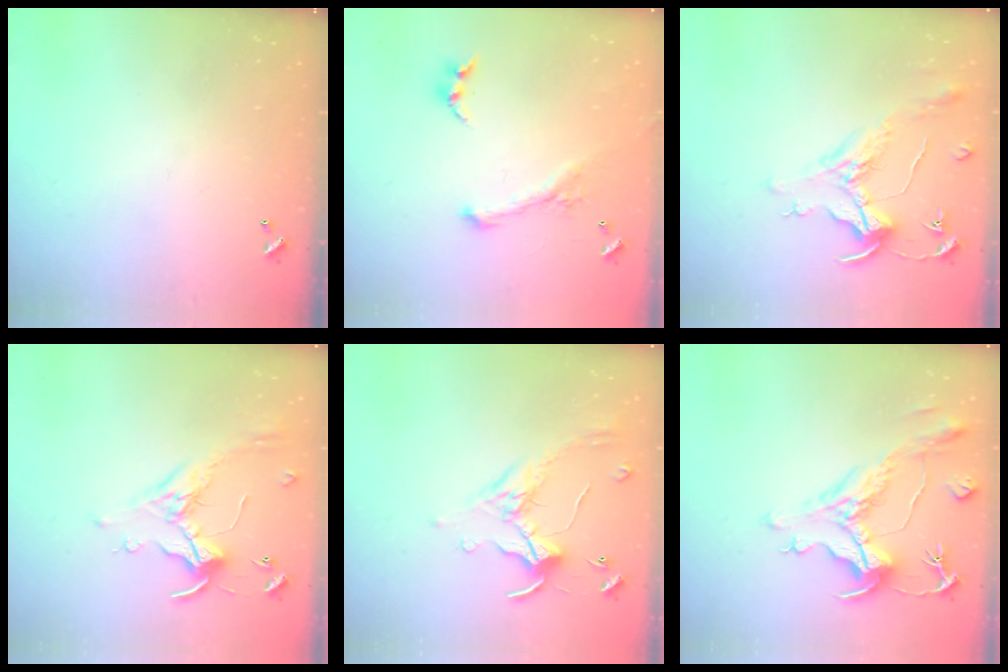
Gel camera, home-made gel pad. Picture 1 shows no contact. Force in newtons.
{"total": 1.3, "press": 0.5, "slide": 1.2}
{"total": 1.5, "press": 1.3, "slide": 0.7}
{"total": 0.6, "press": 0.5, "slide": 0.3}
{"total": 1.4, "press": 1.3, "slide": 0.6}
{"total": 1.9, "press": 0.8, "slide": 1.7}